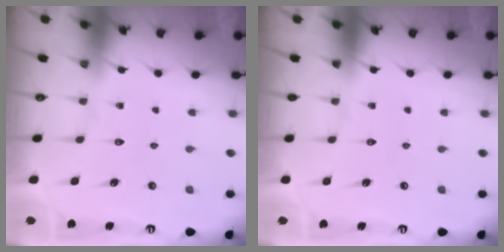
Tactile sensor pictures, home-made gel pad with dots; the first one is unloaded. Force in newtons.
{"total": 0.0}